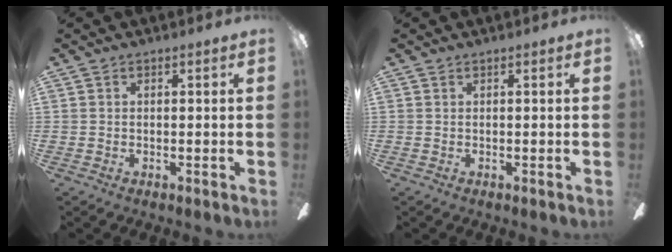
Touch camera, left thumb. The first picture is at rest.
{"total": 0.0}